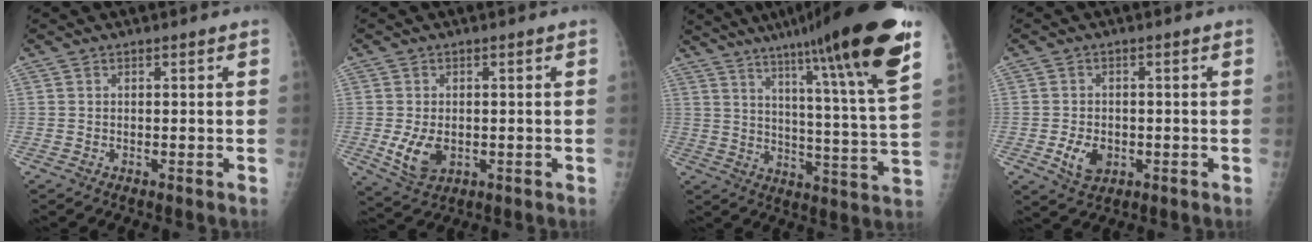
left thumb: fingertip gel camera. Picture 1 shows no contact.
{"total": 6.2, "force": [-1.0, 4.1, 4.6], "torque": [-0.080, -0.009, -0.006]}
{"total": 25.6, "force": [16.5, 1.2, 19.5], "torque": [-0.278, -0.070, 0.238]}
{"total": 5.0, "force": [-1.3, 3.6, 3.3], "torque": [-0.049, -0.001, -0.016]}